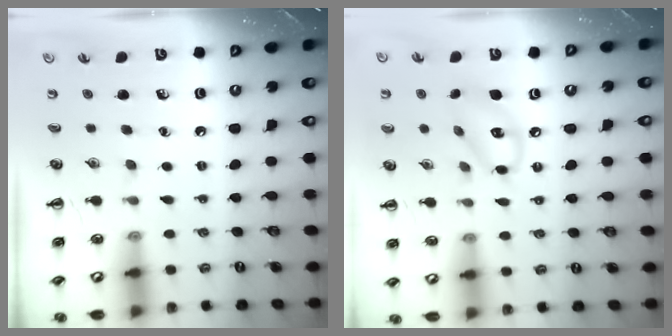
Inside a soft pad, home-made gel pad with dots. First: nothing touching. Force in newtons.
{"total": 10.2, "press": 10.0, "slide": 1.8}